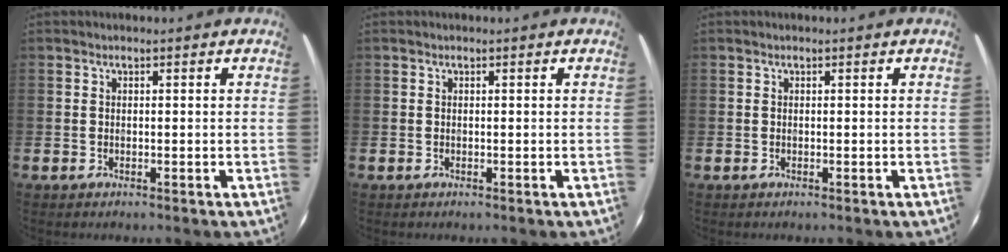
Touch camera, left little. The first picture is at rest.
{"total": 0.0}
{"total": 0.0}